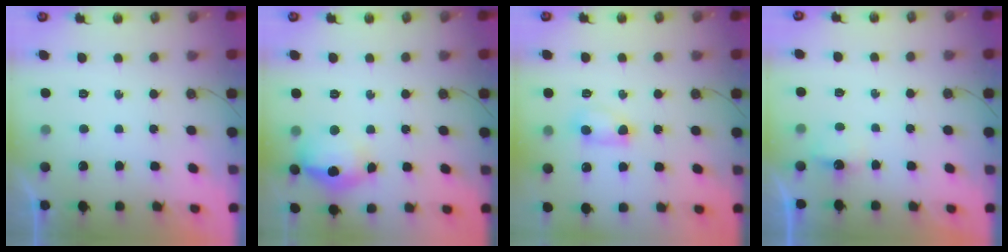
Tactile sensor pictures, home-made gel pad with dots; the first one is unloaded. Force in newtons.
{"total": 14.1, "press": 14.0, "slide": 1.9}
{"total": 5.4, "press": 5.3, "slide": 1.1}
{"total": 2.6, "press": 2.6, "slide": 0.4}